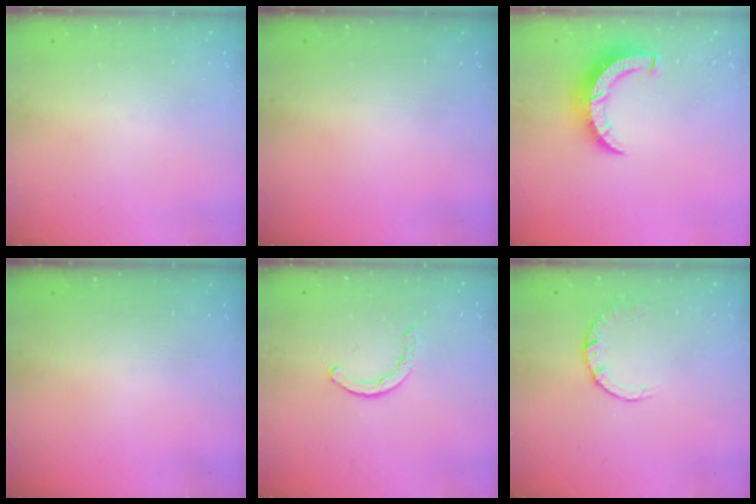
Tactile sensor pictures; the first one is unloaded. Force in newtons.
{"total": 0.0}
{"total": 8.4, "press": 8.3, "slide": 1.0}
{"total": 0.0}
{"total": 1.7, "press": 1.6, "slide": 0.3}
{"total": 2.8, "press": 2.8, "slide": 0.4}